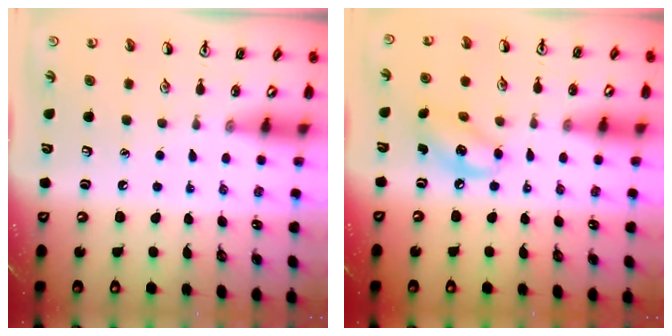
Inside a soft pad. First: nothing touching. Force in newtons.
{"total": 7.5, "press": 7.3, "slide": 1.5}